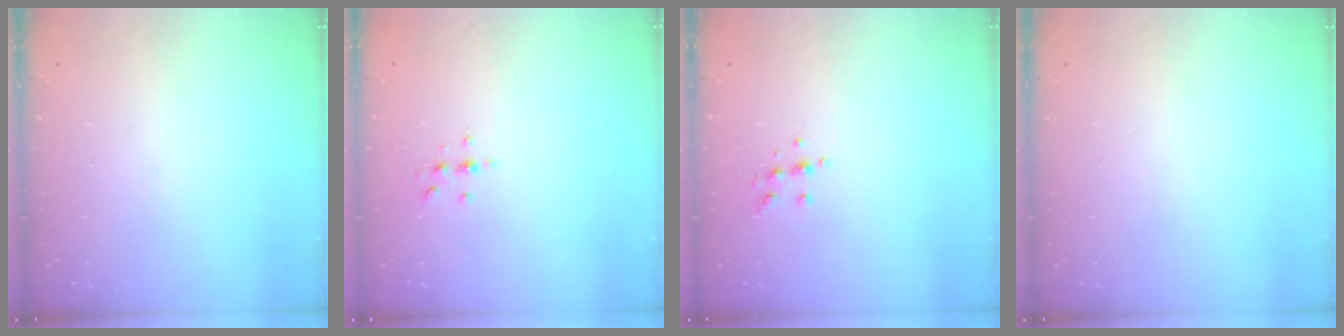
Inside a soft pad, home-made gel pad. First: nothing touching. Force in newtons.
{"total": 2.2, "press": 2.1, "slide": 0.2}
{"total": 6.2, "press": 6.1, "slide": 0.7}
{"total": 0.0}